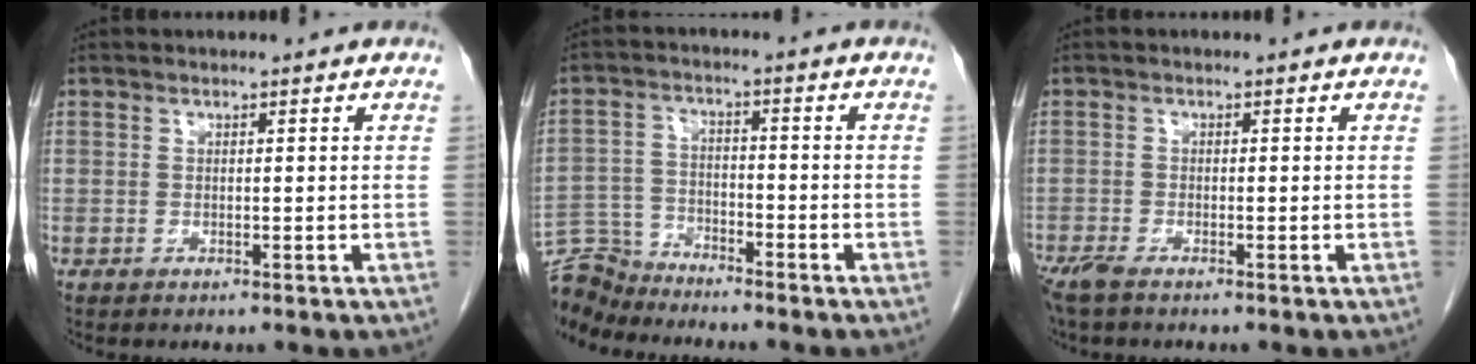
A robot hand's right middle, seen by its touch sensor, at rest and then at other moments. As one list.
[{"total": 7.7, "force": [-7.7, 0.7, 0.2], "torque": [-0.008, 0.001, -0.146]}, {"total": 3.0, "force": [-2.3, 0.5, 1.8], "torque": [-0.039, -0.010, -0.045]}]